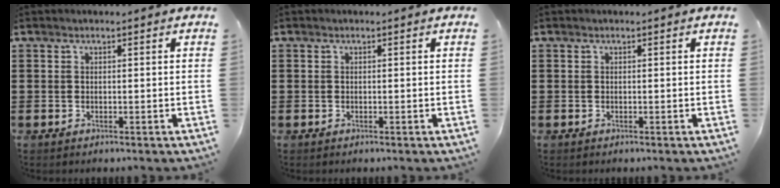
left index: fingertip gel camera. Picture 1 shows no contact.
{"total": 0.0}
{"total": 0.0}